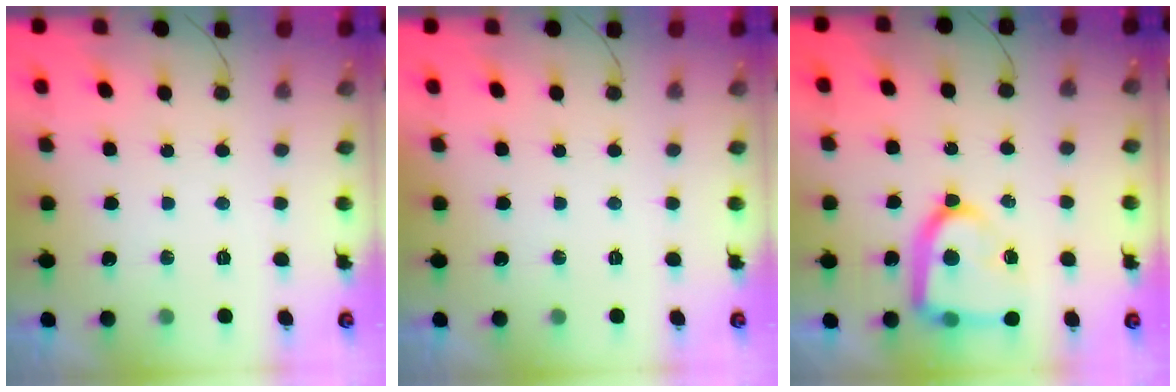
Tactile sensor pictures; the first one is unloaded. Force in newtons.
{"total": 0.0}
{"total": 16.1, "press": 16.1, "slide": 1.7}